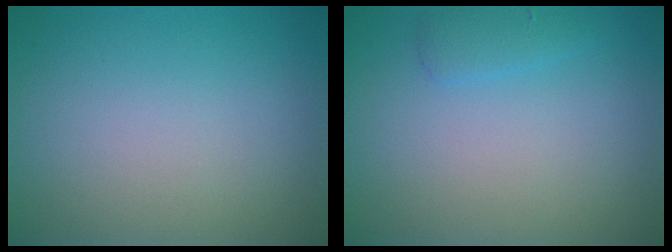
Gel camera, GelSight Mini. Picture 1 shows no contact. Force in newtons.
{"total": 1.3, "press": 1.3, "slide": 0.1}